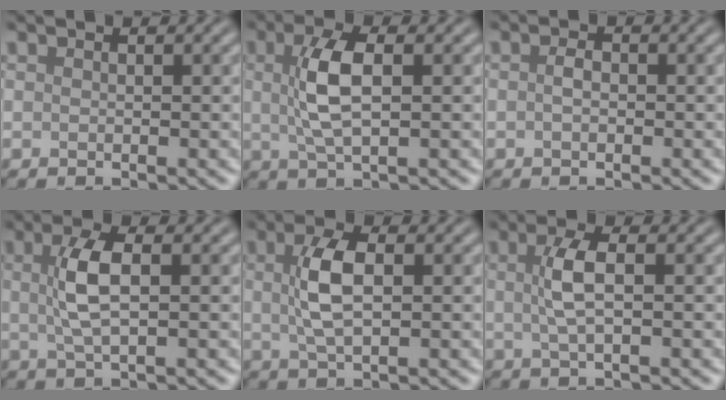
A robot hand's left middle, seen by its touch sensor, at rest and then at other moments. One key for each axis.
{"total": 4.6, "fx": 0.7, "fy": 1.7, "fz": 4.2, "tx": -0.094, "ty": 0.009, "tz": 0.012}
{"total": 1.2, "fx": -0.2, "fy": 0.7, "fz": 0.9, "tx": -0.021, "ty": 0.003, "tz": -0.005}
{"total": 3.9, "fx": 0.6, "fy": 1.3, "fz": 3.7, "tx": -0.085, "ty": 0.008, "tz": 0.011}
{"total": 4.4, "fx": 0.7, "fy": 1.9, "fz": 3.9, "tx": -0.088, "ty": 0.008, "tz": 0.011}
{"total": 3.0, "fx": 0.4, "fy": 0.8, "fz": 2.9, "tx": -0.065, "ty": 0.008, "tz": 0.006}